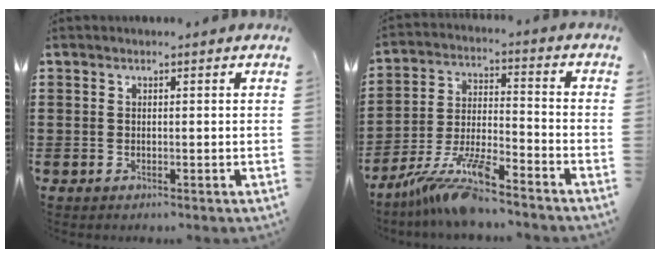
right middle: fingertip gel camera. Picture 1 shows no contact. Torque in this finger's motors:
{"motor_torque": [2.14, 0.00, 0.33, 0.21]}